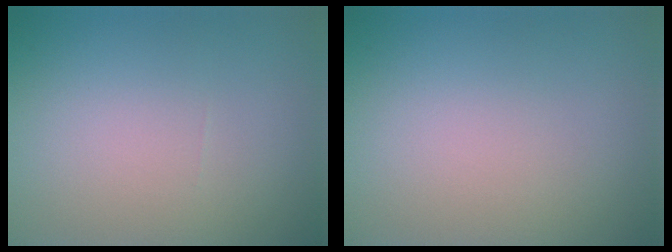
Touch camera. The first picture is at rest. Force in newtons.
{"total": 0.0}